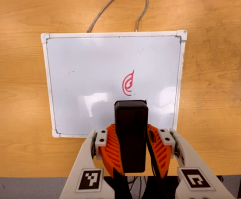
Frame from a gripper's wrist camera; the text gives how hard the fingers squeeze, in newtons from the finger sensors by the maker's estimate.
{"total": 10.5, "left": 8.6, "right": 12.3}